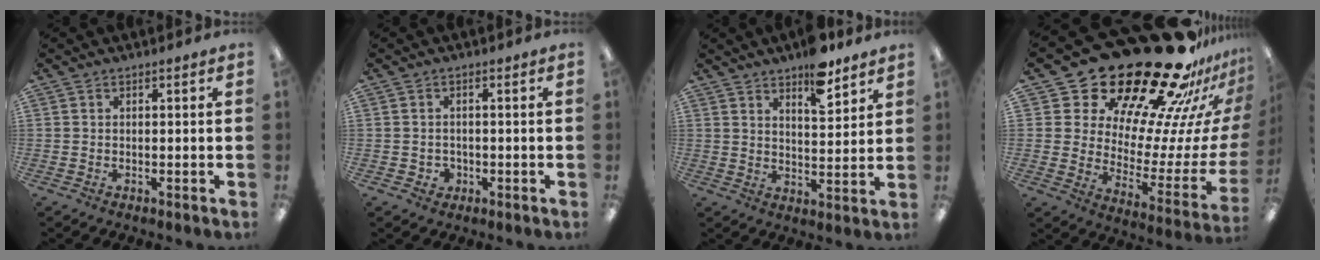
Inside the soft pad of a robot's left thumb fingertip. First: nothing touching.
{"total": 2.2, "force": [-0.2, 2.2, 0.4], "torque": [-0.009, 0.004, -0.007]}
{"total": 9.2, "force": [7.2, 3.3, 4.7], "torque": [-0.055, -0.044, 0.122]}
{"total": 30.6, "force": [24.3, 11.5, 14.5], "torque": [-0.199, -0.197, 0.439]}